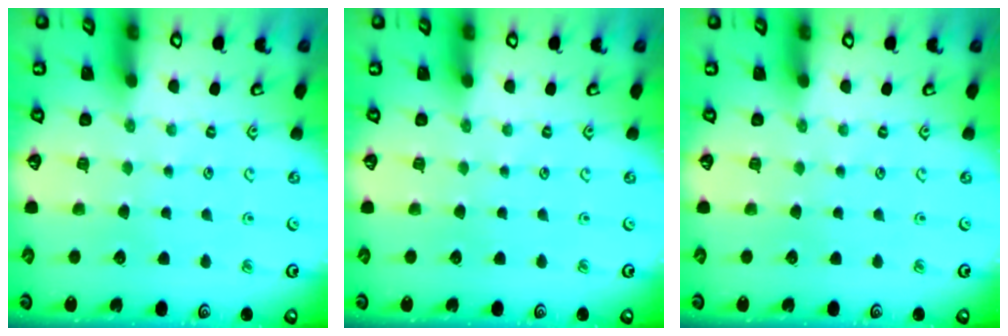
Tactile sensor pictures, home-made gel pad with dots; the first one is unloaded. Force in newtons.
{"total": 0.0}
{"total": 0.0}